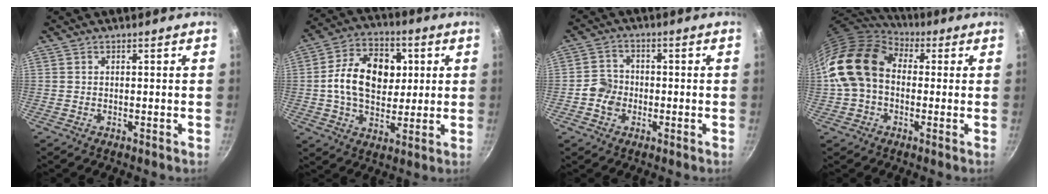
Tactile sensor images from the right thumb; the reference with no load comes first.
{"total": 16.0, "force": [2.1, 11.3, 11.1], "torque": [-0.146, 0.011, 0.024]}
{"total": 4.9, "force": [-1.5, 4.2, 1.9], "torque": [-0.019, 0.018, -0.037]}
{"total": 16.1, "force": [1.2, 12.0, 10.8], "torque": [-0.181, 0.032, 0.008]}